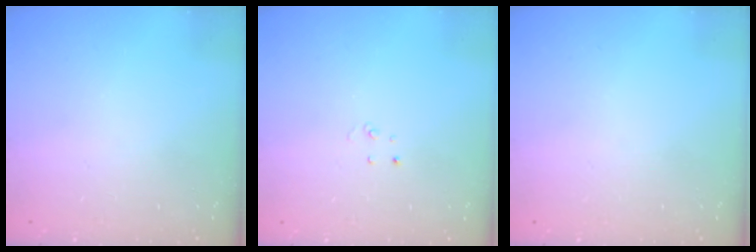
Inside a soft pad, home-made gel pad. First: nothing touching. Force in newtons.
{"total": 2.6, "press": 2.6, "slide": 0.2}
{"total": 0.0}